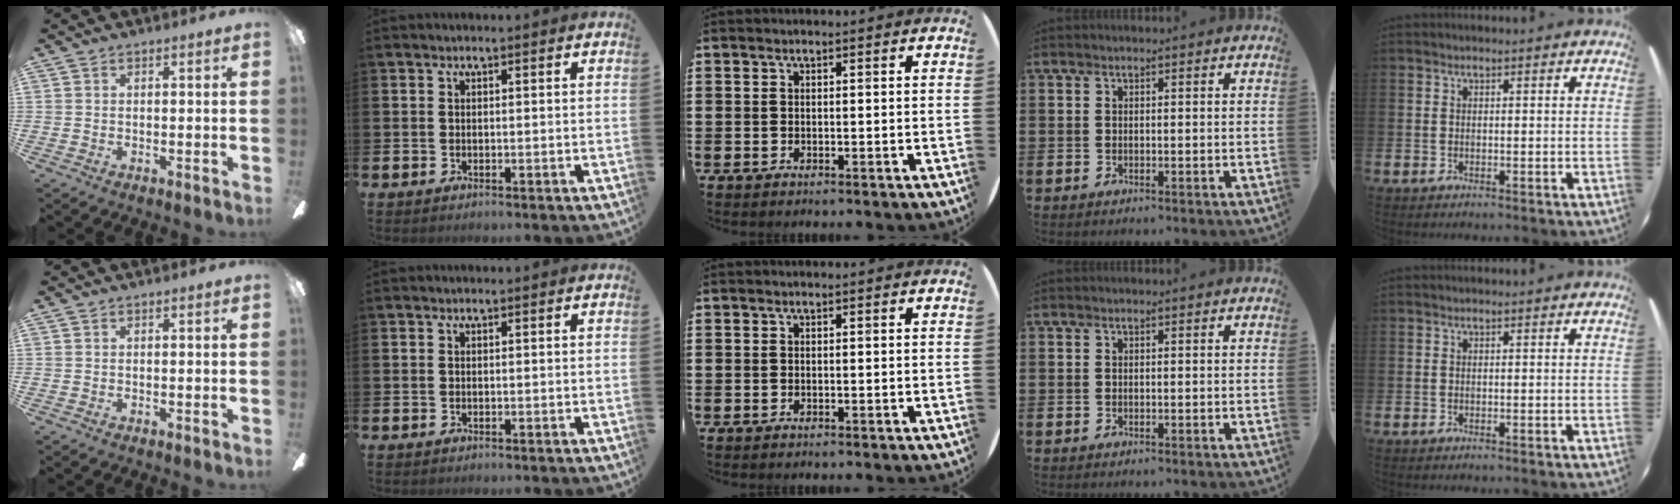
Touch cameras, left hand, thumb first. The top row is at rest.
{}